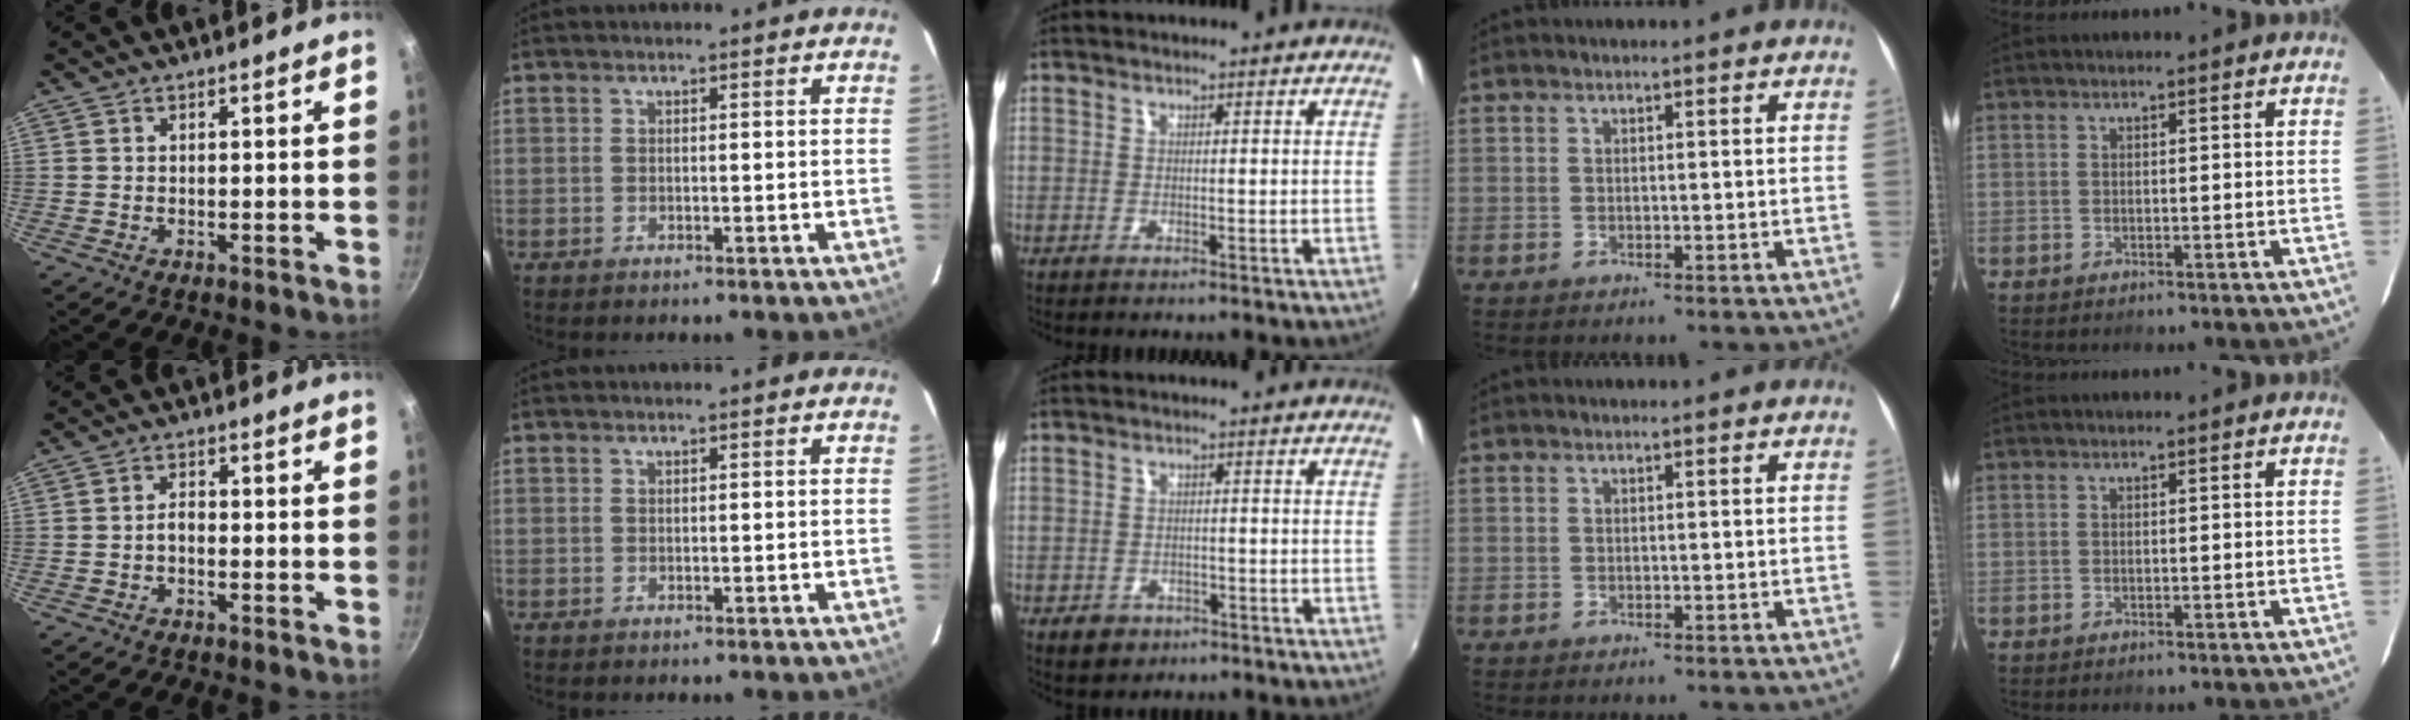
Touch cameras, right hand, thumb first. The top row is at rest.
{"thumb": {"total": 2.0, "force": [-0.8, 1.1, 1.4], "torque": [-0.018, 0.016, -0.017]}, "middle": {"total": 3.7, "force": [-2.1, 2.8, 1.2], "torque": [-0.033, -0.002, -0.028]}}